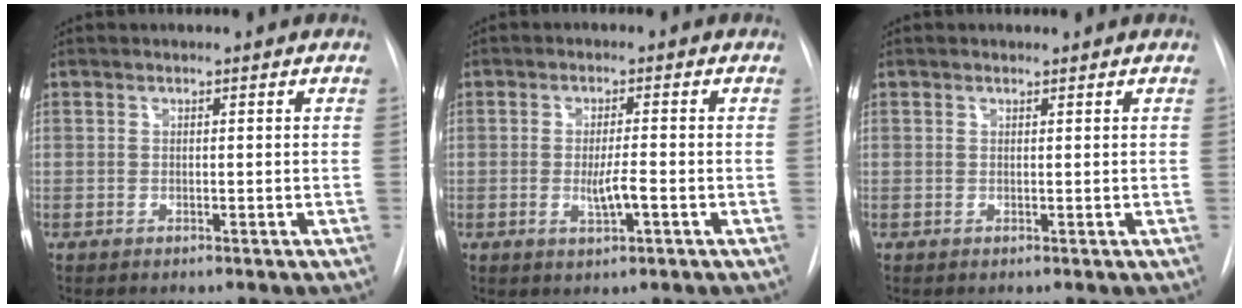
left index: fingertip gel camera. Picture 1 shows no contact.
{"total": 3.7, "force": [-1.2, 0.4, 3.4], "torque": [-0.064, -0.008, -0.020]}
{"total": 0.0}